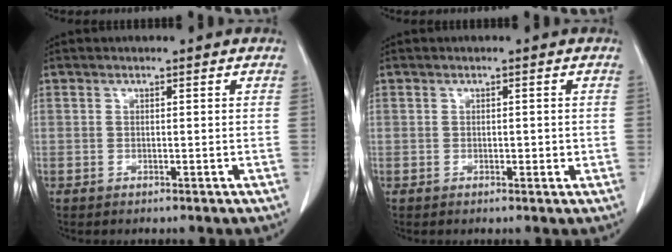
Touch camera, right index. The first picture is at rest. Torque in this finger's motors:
{"motor_torque": [-0.01, 0.05, 0.00, 0.00]}